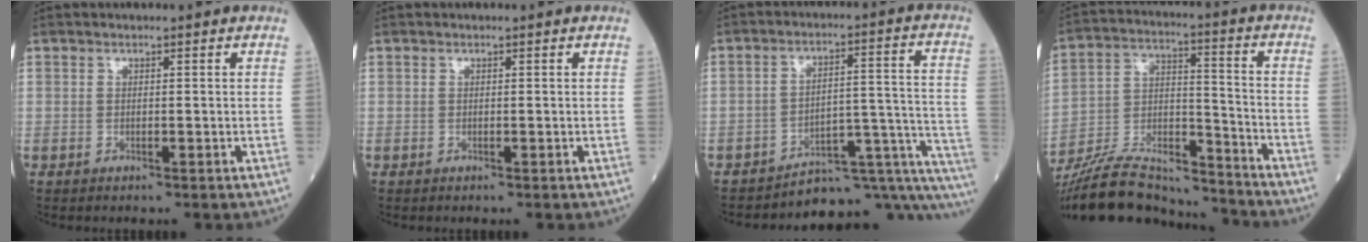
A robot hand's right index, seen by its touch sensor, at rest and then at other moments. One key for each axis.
{"total": 0.0}
{"total": 14.0, "fx": -13.3, "fy": 2.8, "fz": 3.4, "tx": -0.008, "ty": 0.079, "tz": -0.173}
{"total": 19.2, "fx": -18.1, "fy": 3.4, "fz": 5.7, "tx": -0.126, "ty": 0.011, "tz": -0.308}